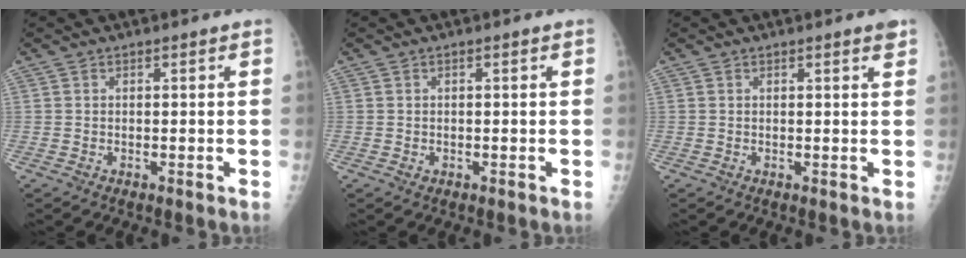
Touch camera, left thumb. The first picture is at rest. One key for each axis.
{"total": 0.6, "fx": 0.0, "fy": 0.4, "fz": 0.4, "tx": -0.003, "ty": -0.001, "tz": 0.002}
{"total": 1.5, "fx": 1.0, "fy": 0.1, "fz": 1.1, "tx": -0.015, "ty": -0.005, "tz": 0.011}